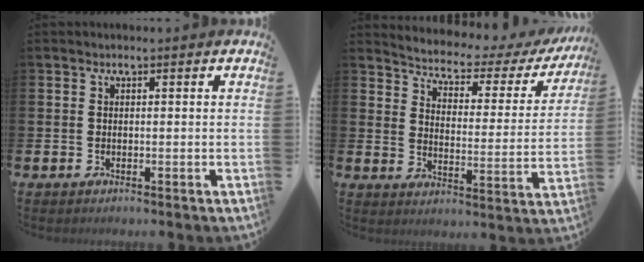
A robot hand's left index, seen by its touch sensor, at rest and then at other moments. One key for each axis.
{"total": 4.3, "fx": 3.9, "fy": 1.2, "fz": 1.3, "tx": -0.054, "ty": -0.035, "tz": 0.057}